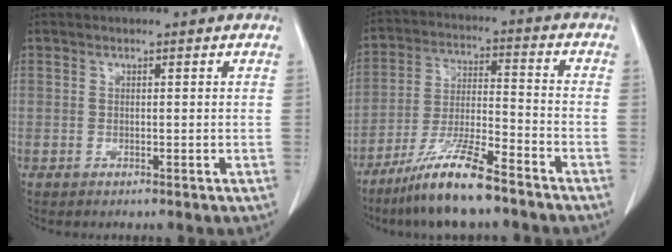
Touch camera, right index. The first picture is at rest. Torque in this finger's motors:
{"motor_torque": [1.04, -1.02, 0.59, 0.18]}